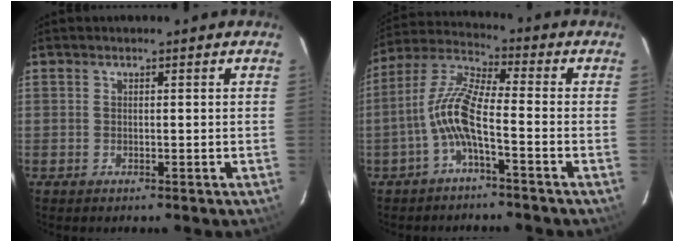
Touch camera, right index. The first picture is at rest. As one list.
[{"total": 8.5, "force": [-3.2, 1.3, 7.7], "torque": [-0.180, 0.014, -0.064]}]